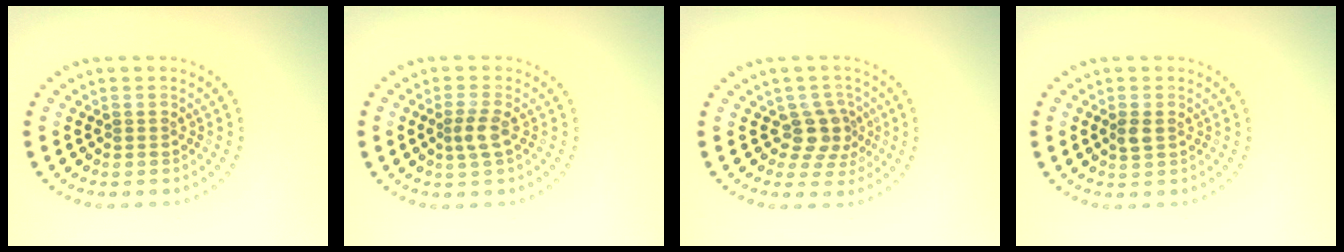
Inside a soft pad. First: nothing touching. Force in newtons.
{"total": 1.9, "press": 1.6, "slide": 1.0}
{"total": 2.8, "press": 2.2, "slide": 1.8}
{"total": 1.3, "press": 1.3, "slide": 0.1}